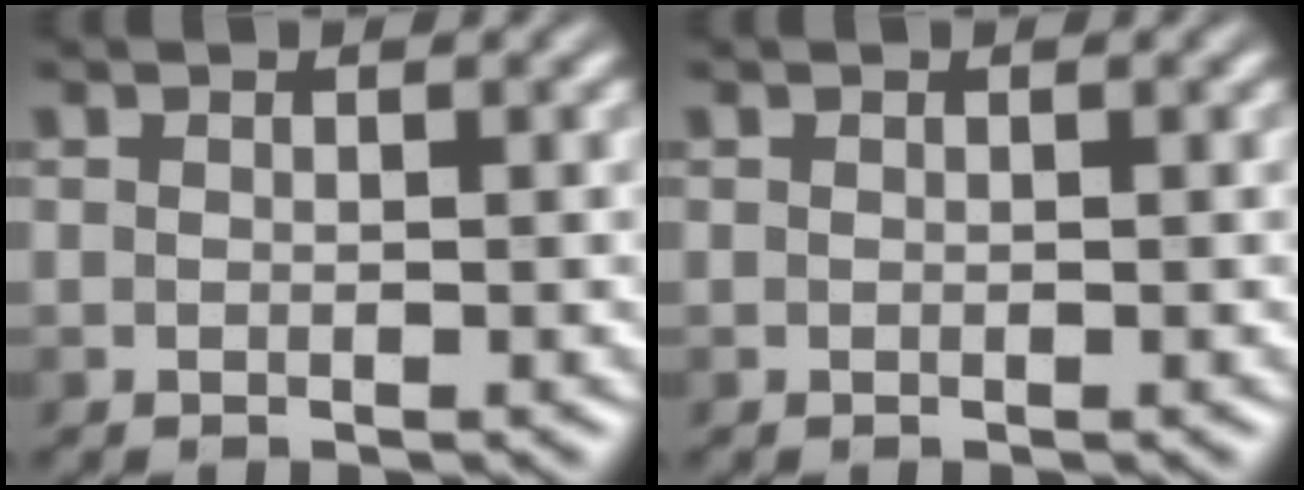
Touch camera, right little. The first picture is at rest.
{"total": 0.0}